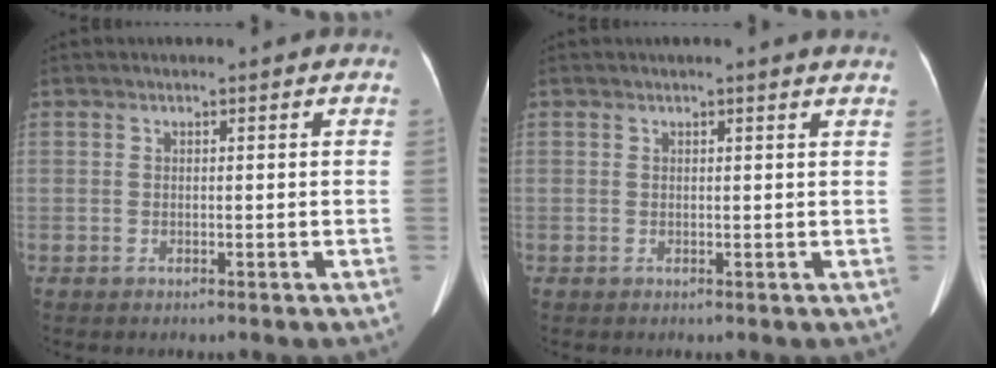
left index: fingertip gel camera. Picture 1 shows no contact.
{"total": 2.7, "force": [2.5, 0.2, 1.0], "torque": [-0.014, 0.007, 0.015]}